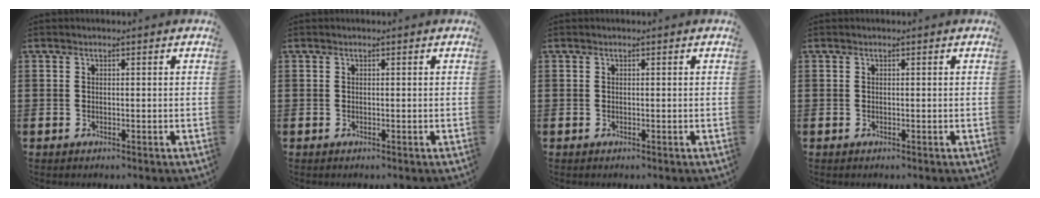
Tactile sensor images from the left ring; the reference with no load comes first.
{"total": 0.0}
{"total": 0.0}
{"total": 0.0}